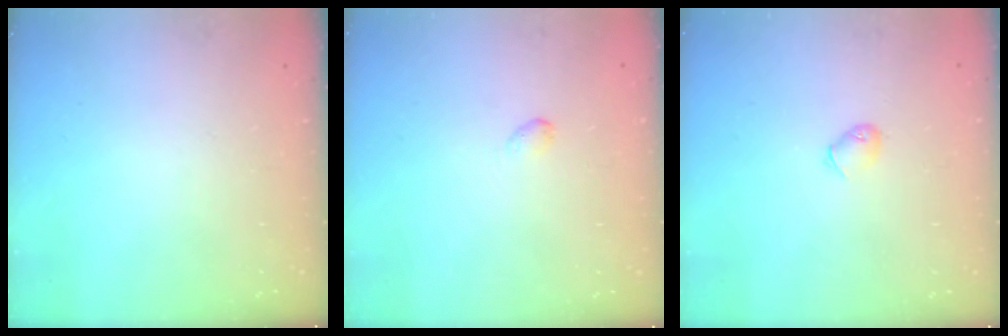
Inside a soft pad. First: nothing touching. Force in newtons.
{"total": 2.7, "press": 2.6, "slide": 0.5}
{"total": 3.1, "press": 3.1, "slide": 0.7}